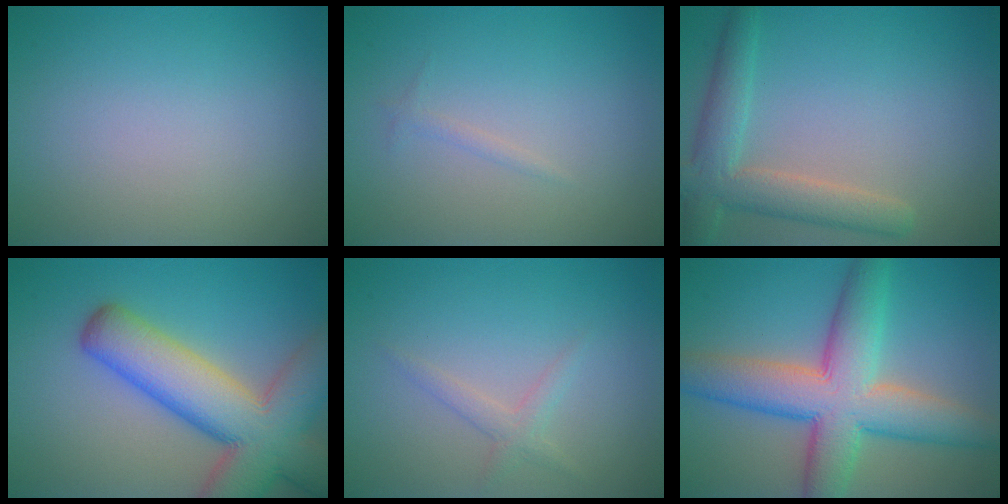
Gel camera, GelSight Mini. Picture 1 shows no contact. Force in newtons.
{"total": 0.6, "press": 0.6, "slide": 0.1}
{"total": 4.6, "press": 4.6, "slide": 0.6}
{"total": 11.6, "press": 11.6, "slide": 0.7}
{"total": 1.5, "press": 1.5, "slide": 0.1}
{"total": 9.6, "press": 9.6, "slide": 0.4}